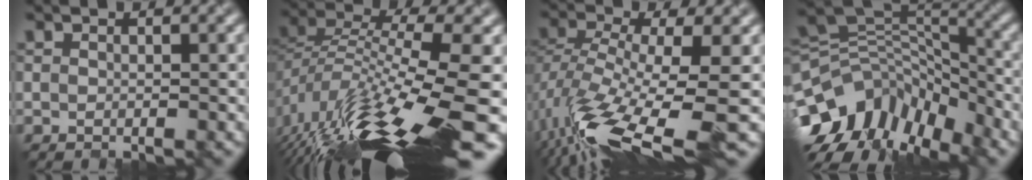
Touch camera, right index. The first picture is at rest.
{"total": 15.4, "force": [-9.3, 3.8, 11.6], "torque": [-0.232, 0.007, -0.151]}
{"total": 10.7, "force": [-4.6, 3.2, 9.2], "torque": [-0.187, -0.020, -0.089]}
{"total": 11.4, "force": [-6.6, 6.7, 6.4], "torque": [-0.133, 0.011, -0.128]}